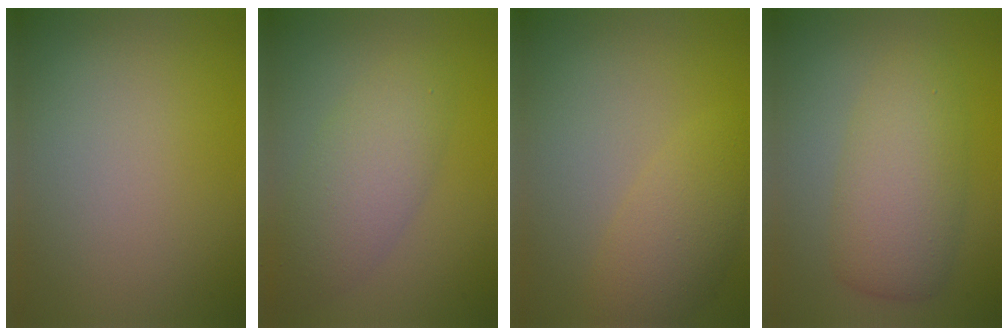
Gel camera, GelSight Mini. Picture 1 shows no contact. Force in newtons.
{"total": 4.4, "press": 4.4, "slide": 0.2}
{"total": 3.4, "press": 3.4, "slide": 0.2}
{"total": 5.0, "press": 5.0, "slide": 0.2}